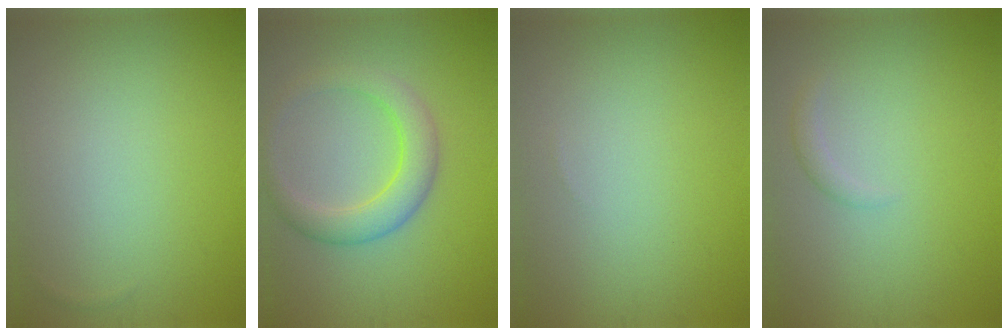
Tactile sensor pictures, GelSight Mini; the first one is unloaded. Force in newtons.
{"total": 4.0, "press": 4.0, "slide": 0.3}
{"total": 0.0}
{"total": 1.0, "press": 1.0, "slide": 0.1}